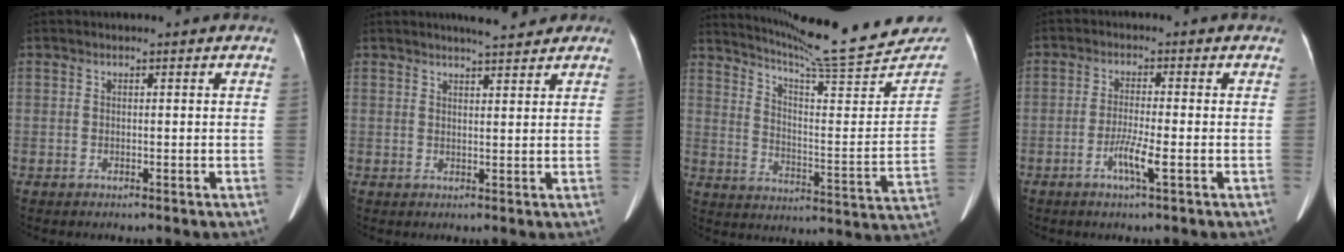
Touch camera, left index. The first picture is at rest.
{"total": 5.5, "force": [4.8, 1.3, 2.4], "torque": [-0.032, 0.010, 0.062]}
{"total": 23.5, "force": [21.8, 0.9, 8.8], "torque": [-0.136, -0.086, 0.292]}
{"total": 4.1, "force": [-1.7, -0.1, 3.7], "torque": [-0.075, -0.007, -0.033]}